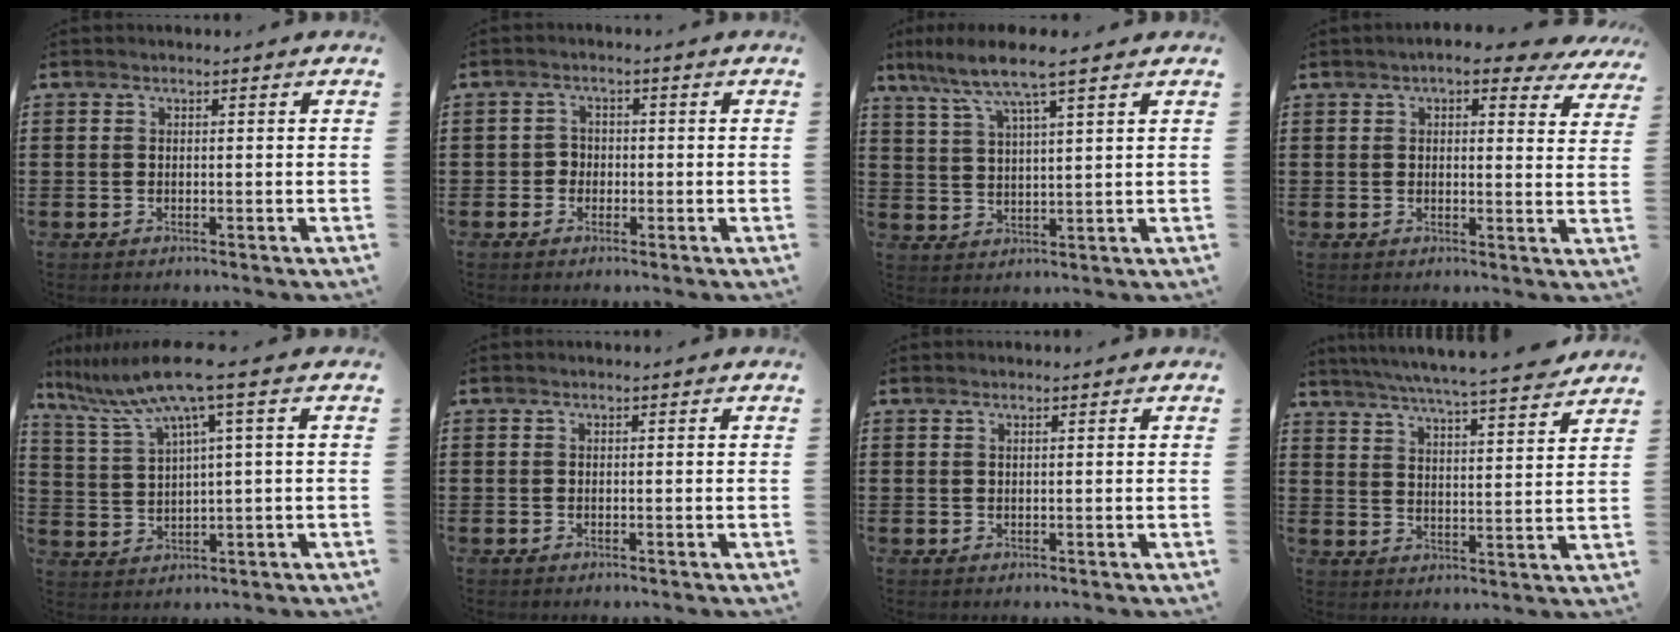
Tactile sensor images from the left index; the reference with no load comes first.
{"total": 1.9, "force": [-0.6, 1.7, 0.5], "torque": [-0.016, 0.005, -0.015]}
{"total": 6.6, "force": [4.8, 0.1, 4.4], "torque": [-0.102, -0.019, 0.081]}
{"total": 4.5, "force": [3.6, 0.8, 2.5], "torque": [-0.053, -0.008, 0.062]}
{"total": 8.9, "force": [5.2, -0.2, 7.3], "torque": [-0.169, -0.029, 0.084]}
{"total": 0.0}
{"total": 0.7, "force": [0.4, 0.0, 0.5], "torque": [-0.010, -0.001, 0.009]}
{"total": 5.5, "force": [5.2, -0.7, 1.7], "torque": [-0.056, -0.039, 0.087]}